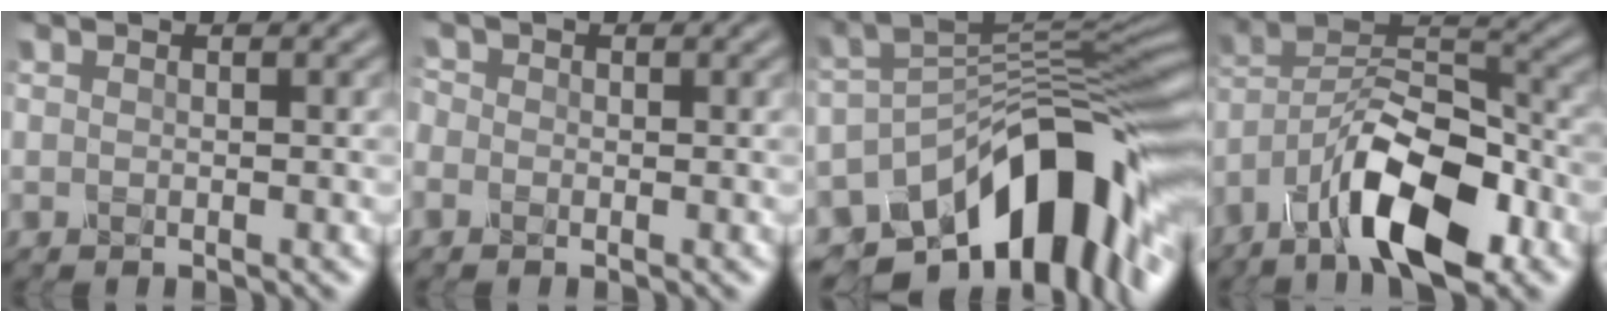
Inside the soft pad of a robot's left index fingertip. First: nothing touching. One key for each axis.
{"total": 0.7, "fx": -0.3, "fy": 0.6, "fz": -0.3, "tx": -0.001, "ty": -0.002, "tz": -0.005}
{"total": 12.9, "fx": -7.7, "fy": 5.8, "fz": 8.6, "tx": -0.120, "ty": 0.000, "tz": -0.126}
{"total": 10.6, "fx": -6.9, "fy": 3.5, "fz": 7.2, "tx": -0.124, "ty": 0.011, "tz": -0.130}